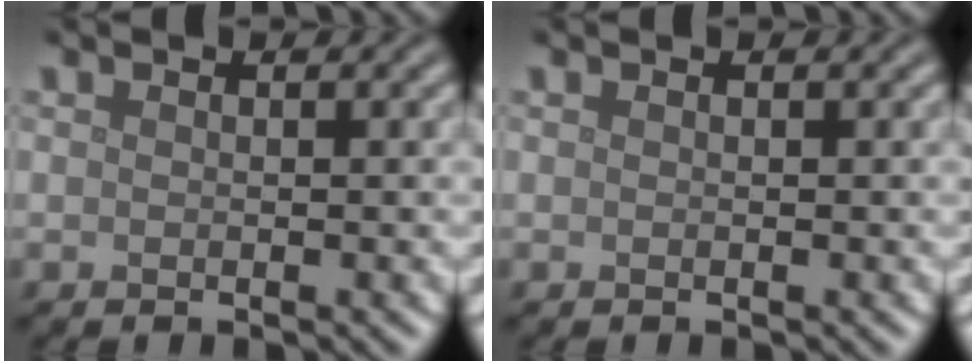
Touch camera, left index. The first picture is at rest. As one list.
[{"total": 0.0}]